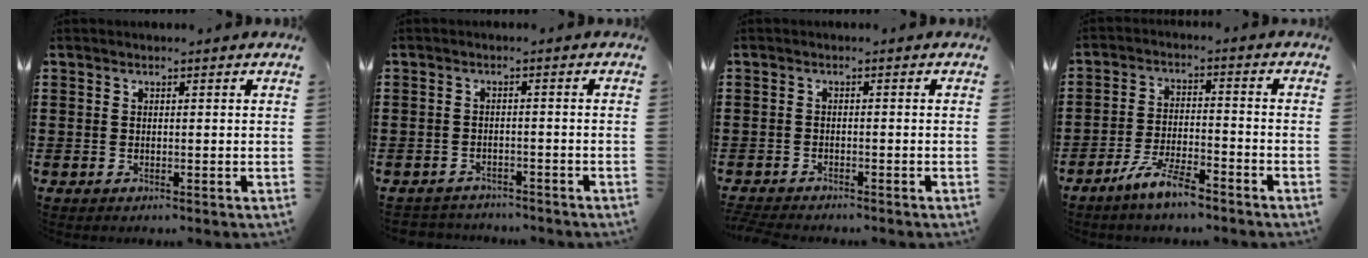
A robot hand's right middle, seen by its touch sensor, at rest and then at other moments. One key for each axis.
{"total": 2.3, "fx": -2.2, "fy": 0.4, "fz": -0.2, "tx": -0.004, "ty": -0.001, "tz": -0.050}
{"total": 1.4, "fx": -1.4, "fy": 0.1, "fz": 0.1, "tx": -0.005, "ty": 0.001, "tz": -0.030}
{"total": 6.6, "fx": -5.4, "fy": 1.0, "fz": 3.6, "tx": -0.077, "ty": 0.000, "tz": -0.104}